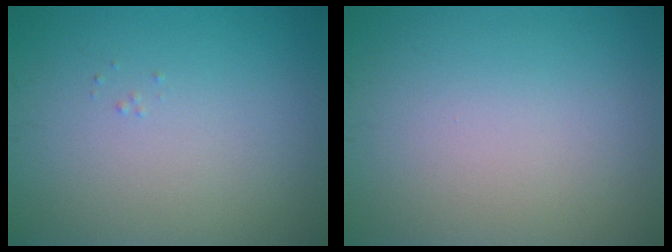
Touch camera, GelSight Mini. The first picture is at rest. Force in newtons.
{"total": 0.0}